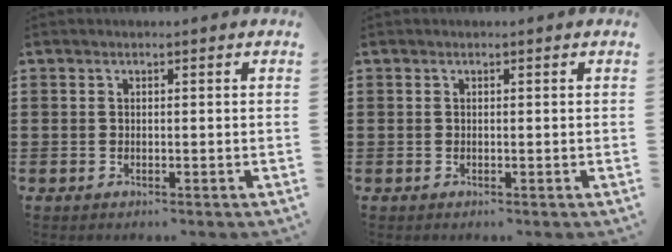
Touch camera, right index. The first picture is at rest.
{"total": 0.0}